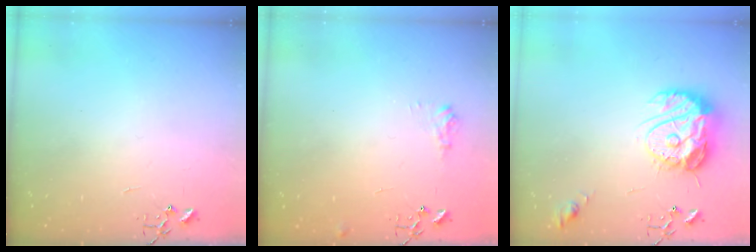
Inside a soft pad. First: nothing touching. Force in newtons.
{"total": 6.7, "press": 6.7, "slide": 0.8}
{"total": 16.7, "press": 16.6, "slide": 1.5}